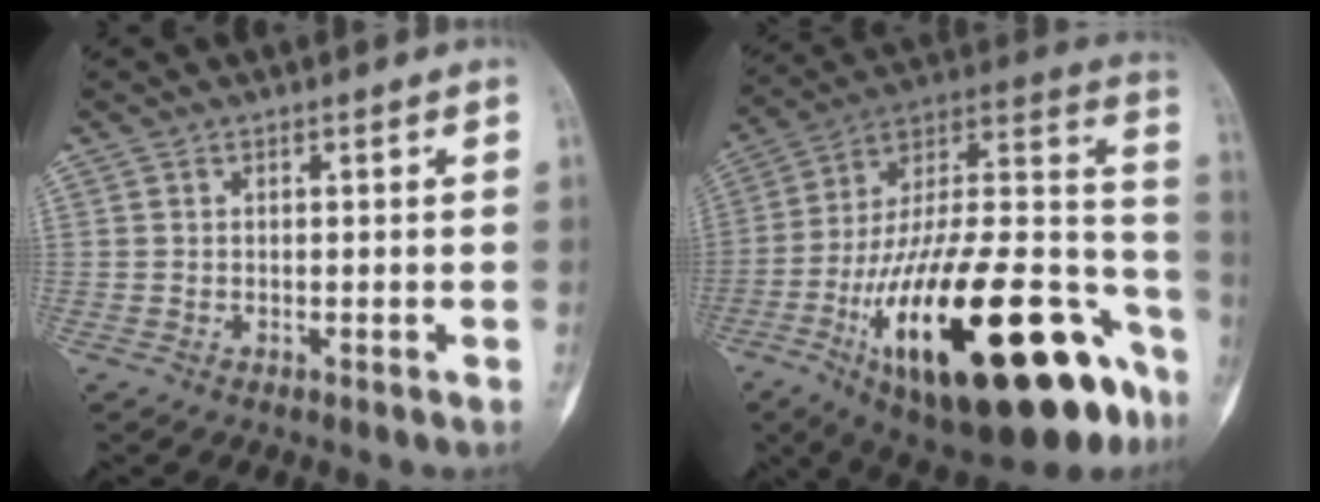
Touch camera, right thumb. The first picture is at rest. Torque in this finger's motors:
{"motor_torque": [1.02, 1.78, 2.27, -0.50, 0.34]}